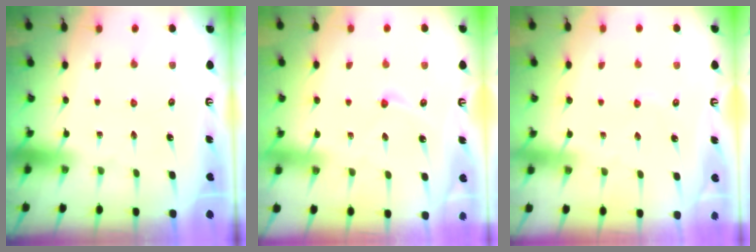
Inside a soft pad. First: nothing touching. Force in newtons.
{"total": 3.6, "press": 3.6, "slide": 0.3}
{"total": 1.1, "press": 1.1, "slide": 0.2}